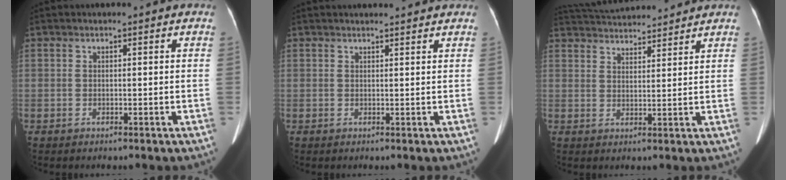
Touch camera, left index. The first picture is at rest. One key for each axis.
{"total": 4.5, "fx": 4.3, "fy": 0.3, "fz": 1.2, "tx": -0.014, "ty": 0.019, "tz": 0.049}
{"total": 10.9, "fx": 10.4, "fy": 1.5, "fz": 2.9, "tx": -0.053, "ty": 0.029, "tz": 0.159}